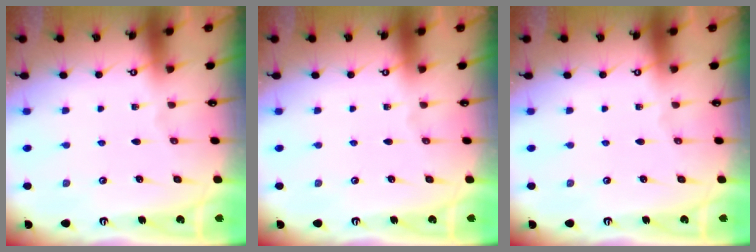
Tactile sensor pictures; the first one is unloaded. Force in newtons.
{"total": 0.0}
{"total": 0.0}